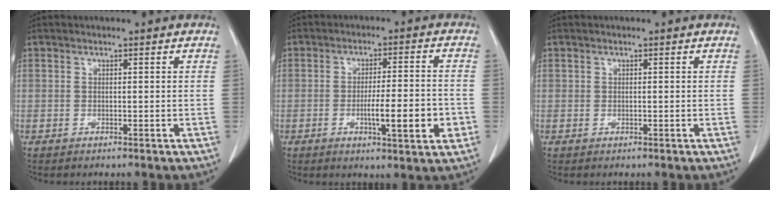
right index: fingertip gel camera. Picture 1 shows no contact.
{"total": 8.7, "force": [-2.5, 1.0, 8.2], "torque": [-0.126, -0.002, -0.037]}
{"total": 0.0}